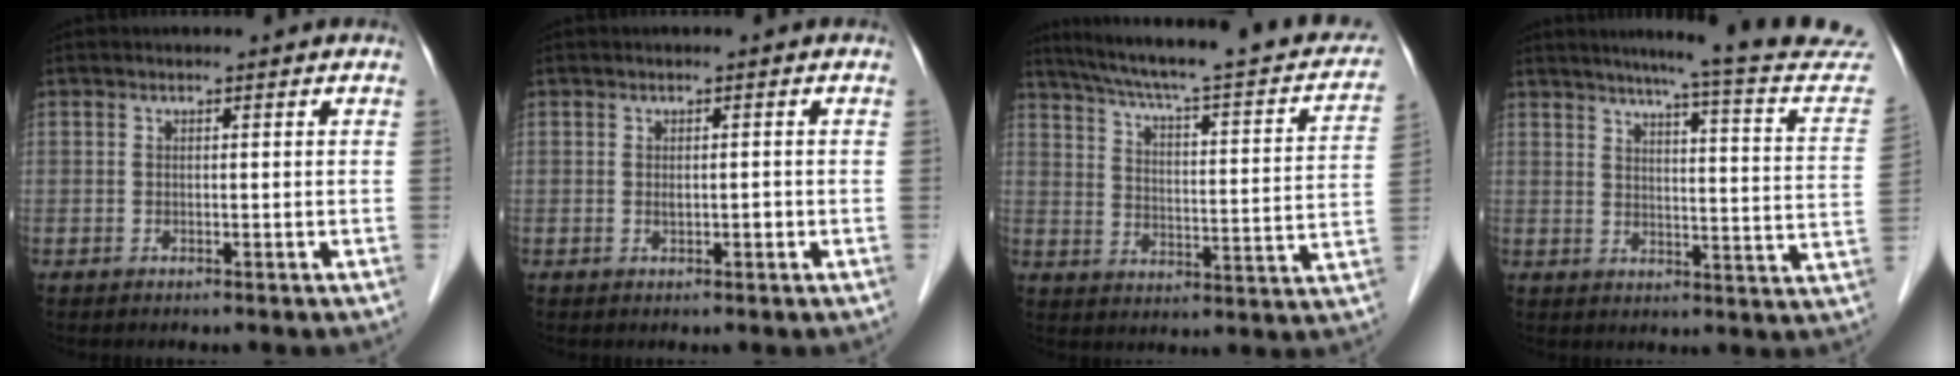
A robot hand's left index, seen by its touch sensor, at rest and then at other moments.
{"total": 1.0, "force": [-0.5, 0.2, 0.8], "torque": [-0.014, 0.001, -0.007]}
{"total": 24.6, "force": [20.1, 3.9, 13.7], "torque": [-0.203, 0.007, 0.257]}
{"total": 20.4, "force": [18.8, 0.1, 8.1], "torque": [-0.106, -0.065, 0.210]}